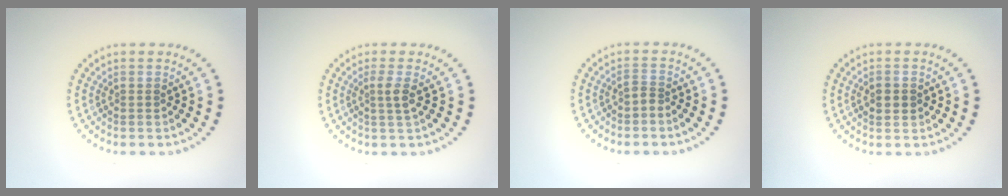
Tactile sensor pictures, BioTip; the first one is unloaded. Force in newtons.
{"total": 1.6, "press": 1.1, "slide": 1.2}
{"total": 0.9, "press": 0.5, "slide": 0.7}
{"total": 1.6, "press": 1.6, "slide": 0.1}